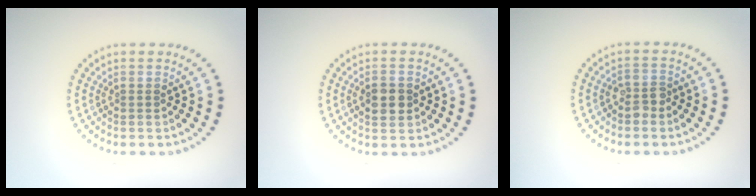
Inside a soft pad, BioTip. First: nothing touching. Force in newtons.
{"total": 3.0, "press": 3.0, "slide": 0.0}
{"total": 1.8, "press": 1.7, "slide": 0.6}